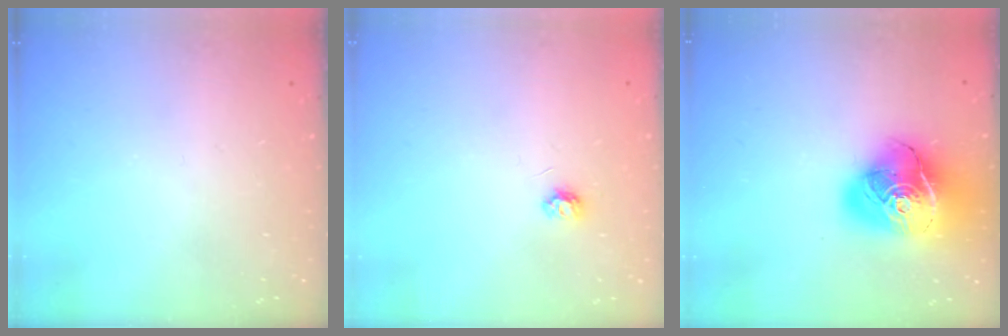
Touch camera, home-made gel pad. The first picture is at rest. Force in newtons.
{"total": 3.5, "press": 3.5, "slide": 0.5}
{"total": 22.2, "press": 22.0, "slide": 2.8}